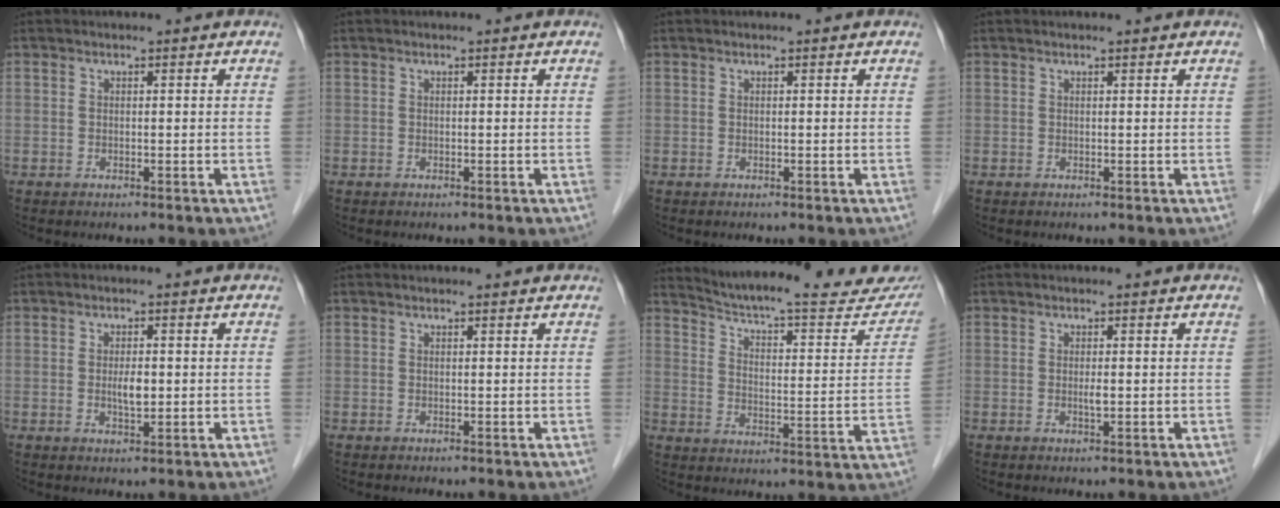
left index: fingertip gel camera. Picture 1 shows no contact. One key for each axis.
{"total": 0.0}
{"total": 0.0}
{"total": 0.6, "fx": 0.5, "fy": 0.0, "fz": 0.2, "tx": -0.006, "ty": 0.002, "tz": 0.009}
{"total": 2.5, "fx": 0.0, "fy": 0.8, "fz": 2.4, "tx": -0.046, "ty": -0.002, "tz": 0.002}
{"total": 1.1, "fx": 1.1, "fy": 0.0, "fz": 0.1, "tx": -0.011, "ty": 0.006, "tz": 0.013}
{"total": 24.3, "fx": 22.6, "fy": 3.4, "fz": 8.3, "tx": -0.118, "ty": -0.059, "tz": 0.287}
{"total": 1.0, "fx": 0.0, "fy": 0.1, "fz": 1.0, "tx": -0.019, "ty": -0.003, "tz": 0.001}